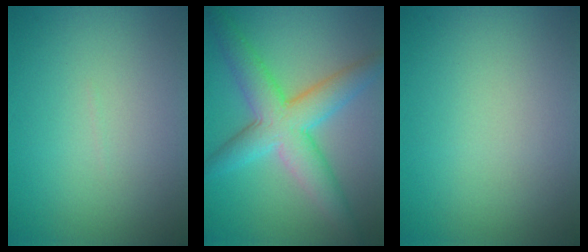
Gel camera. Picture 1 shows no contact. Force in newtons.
{"total": 6.8, "press": 6.8, "slide": 0.1}
{"total": 0.0}